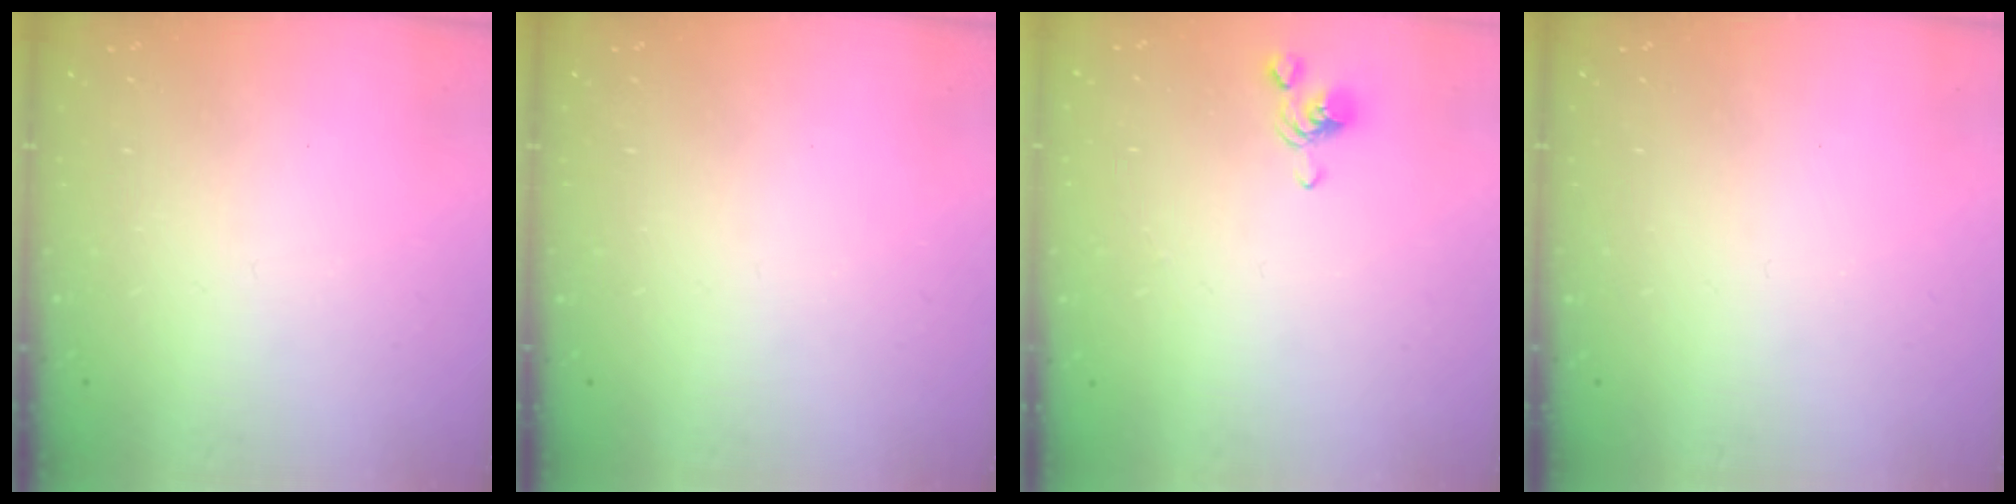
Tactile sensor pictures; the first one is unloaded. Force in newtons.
{"total": 0.0}
{"total": 2.8, "press": 2.8, "slide": 0.3}
{"total": 0.0}